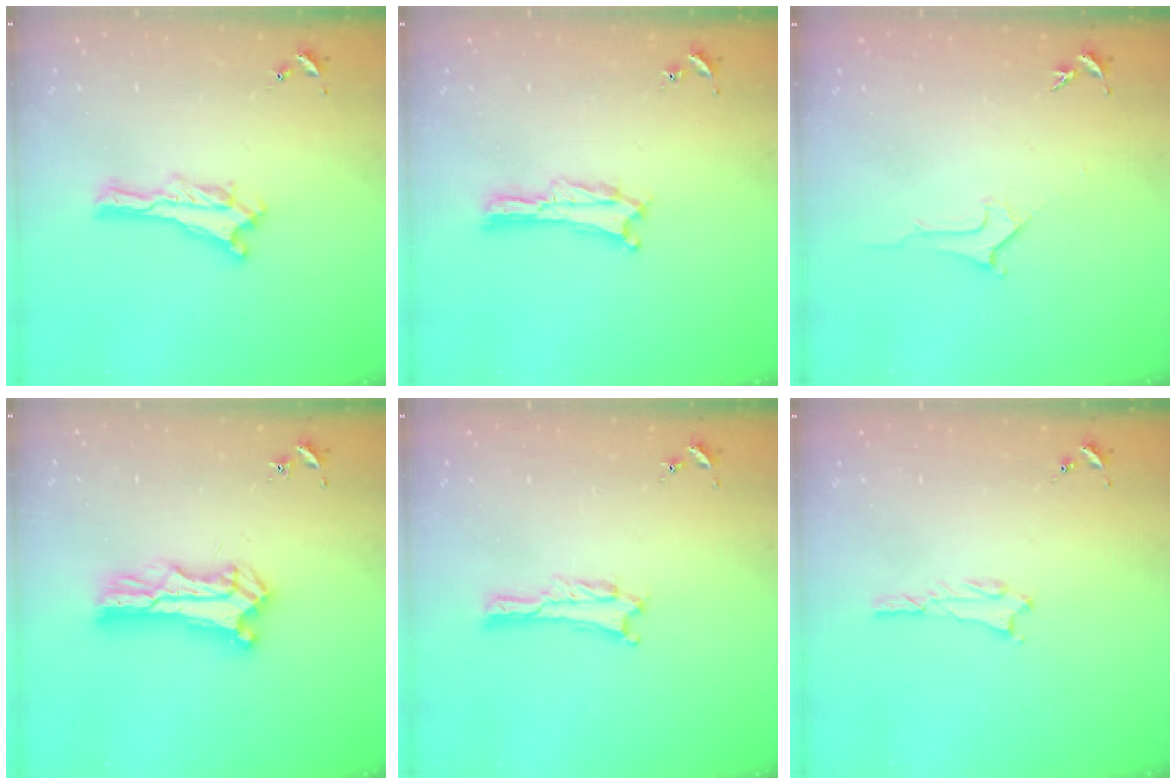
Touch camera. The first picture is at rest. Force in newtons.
{"total": 0.0}
{"total": 2.8, "press": 2.8, "slide": 0.4}
{"total": 7.4, "press": 7.4, "slide": 0.7}
{"total": 0.9, "press": 0.9, "slide": 0.1}
{"total": 1.0, "press": 1.0, "slide": 0.1}